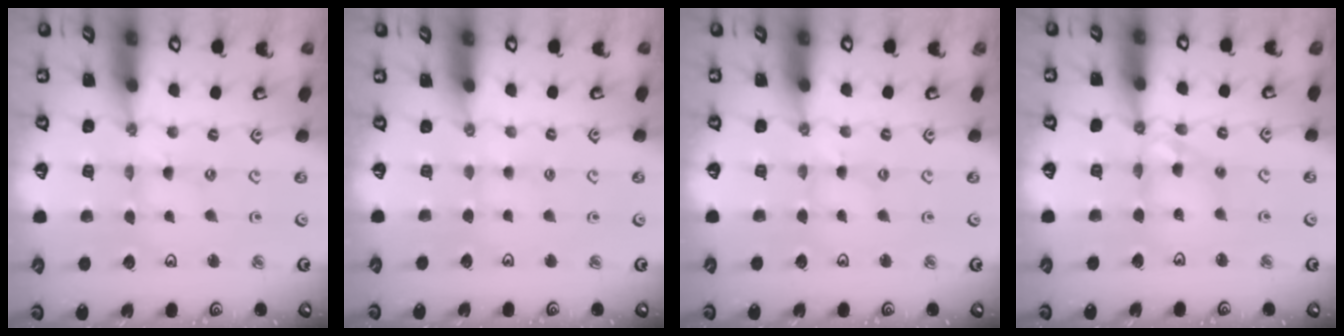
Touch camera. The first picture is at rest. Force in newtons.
{"total": 2.1, "press": 2.0, "slide": 0.4}
{"total": 1.7, "press": 1.6, "slide": 0.3}
{"total": 10.2, "press": 10.2, "slide": 1.2}